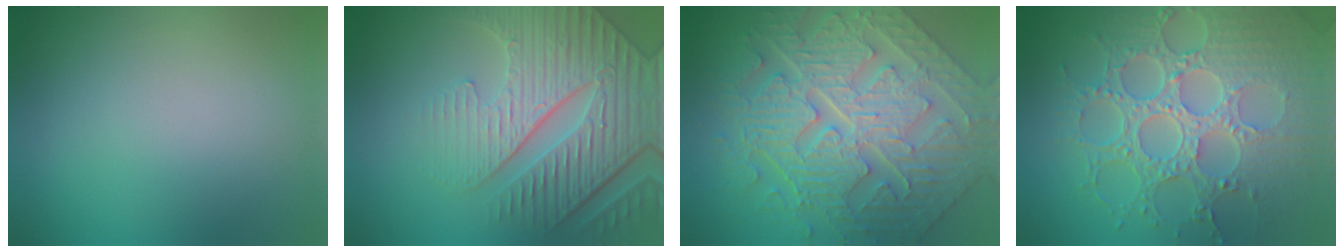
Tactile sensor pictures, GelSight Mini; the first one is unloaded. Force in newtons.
{"total": 7.3, "press": 5.9, "slide": 4.3}
{"total": 9.2, "press": 7.5, "slide": 5.4}
{"total": 8.9, "press": 6.4, "slide": 6.2}